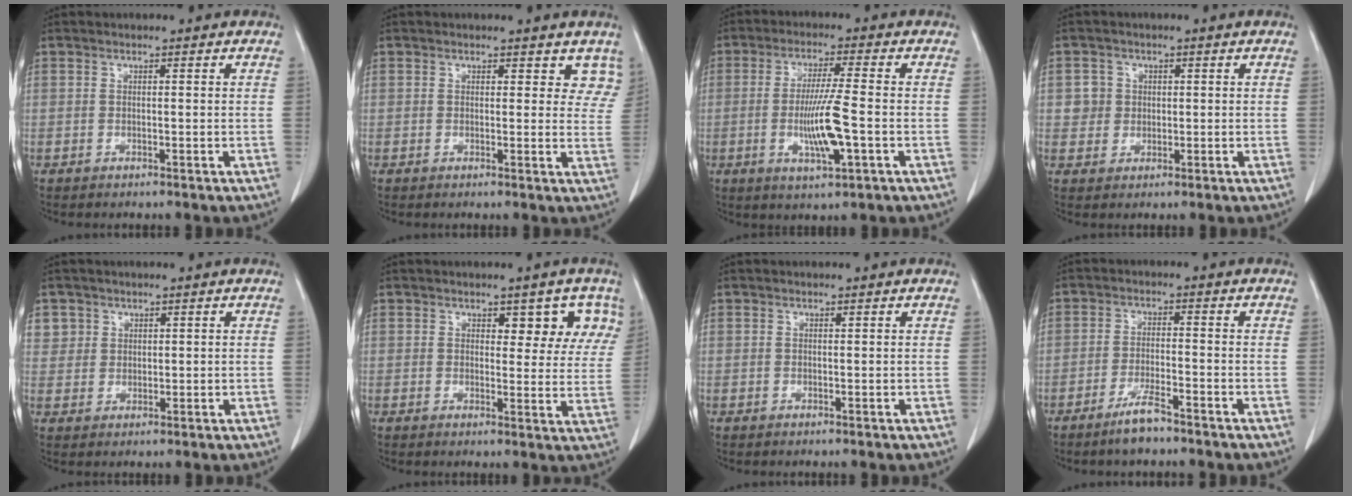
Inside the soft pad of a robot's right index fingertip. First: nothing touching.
{"total": 4.5, "force": [3.6, 2.4, 1.3], "torque": [0.013, -0.009, 0.026]}
{"total": 8.6, "force": [-1.9, 0.4, 8.4], "torque": [-0.158, -0.011, -0.035]}
{"total": 3.1, "force": [0.6, 3.0, 0.2], "torque": [0.006, 0.006, 0.010]}
{"total": 3.6, "force": [1.8, 3.2, -0.1], "torque": [0.019, 0.003, 0.033]}
{"total": 6.0, "force": [3.5, 3.1, 3.7], "torque": [-0.021, -0.001, 0.035]}
{"total": 0.0}
{"total": 4.5, "force": [-3.5, 0.5, 2.8], "torque": [-0.058, -0.006, -0.062]}